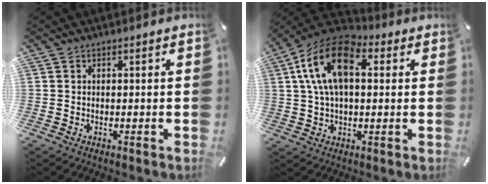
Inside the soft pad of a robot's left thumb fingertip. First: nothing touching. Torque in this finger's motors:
{"motor_torque": [0.39, 1.64, 1.57, -1.19, 0.24]}